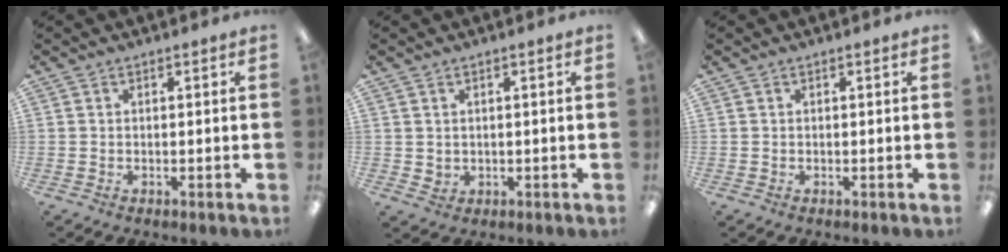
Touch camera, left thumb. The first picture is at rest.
{"total": 1.6, "force": [0.8, 1.4, 0.3], "torque": [0.002, -0.003, 0.012]}
{"total": 0.0}